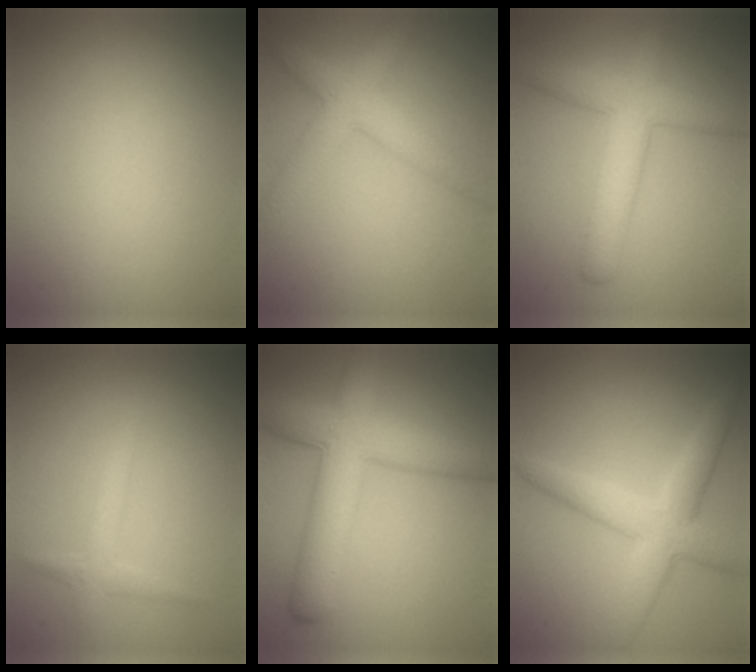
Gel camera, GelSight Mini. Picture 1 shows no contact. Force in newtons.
{"total": 4.7, "press": 4.7, "slide": 0.2}
{"total": 5.4, "press": 5.4, "slide": 0.1}
{"total": 1.8, "press": 1.7, "slide": 0.1}
{"total": 7.9, "press": 7.9, "slide": 0.2}
{"total": 5.1, "press": 5.1, "slide": 0.2}